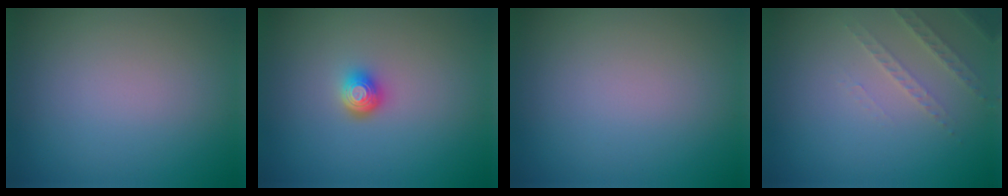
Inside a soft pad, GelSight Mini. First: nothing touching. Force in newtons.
{"total": 1.9, "press": 1.4, "slide": 1.4}
{"total": 0.0}
{"total": 1.9, "press": 1.8, "slide": 0.6}